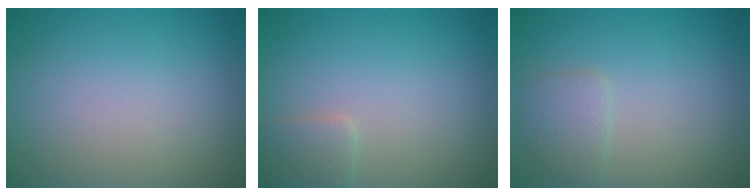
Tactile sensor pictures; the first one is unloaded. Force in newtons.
{"total": 1.6, "press": 1.6, "slide": 0.1}
{"total": 1.7, "press": 1.7, "slide": 0.1}